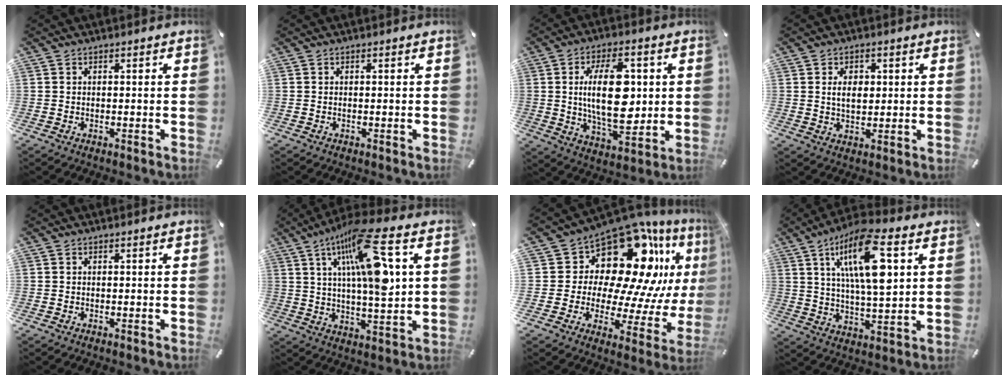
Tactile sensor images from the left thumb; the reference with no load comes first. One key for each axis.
{"total": 0.0}
{"total": 17.7, "fx": 2.0, "fy": 9.2, "fz": 15.0, "tx": -0.277, "ty": -0.012, "tz": 0.025}
{"total": 4.8, "fx": 0.8, "fy": 3.2, "fz": 3.5, "tx": -0.057, "ty": 0.002, "tz": 0.009}
{"total": 0.0}
{"total": 19.6, "fx": 7.4, "fy": 5.5, "fz": 17.3, "tx": -0.301, "ty": -0.030, "tz": 0.106}
{"total": 21.9, "fx": 11.1, "fy": 13.3, "fz": 13.4, "tx": -0.205, "ty": -0.105, "tz": 0.197}
{"total": 17.6, "fx": 7.0, "fy": 5.7, "fz": 15.0, "tx": -0.267, "ty": -0.012, "tz": 0.106}